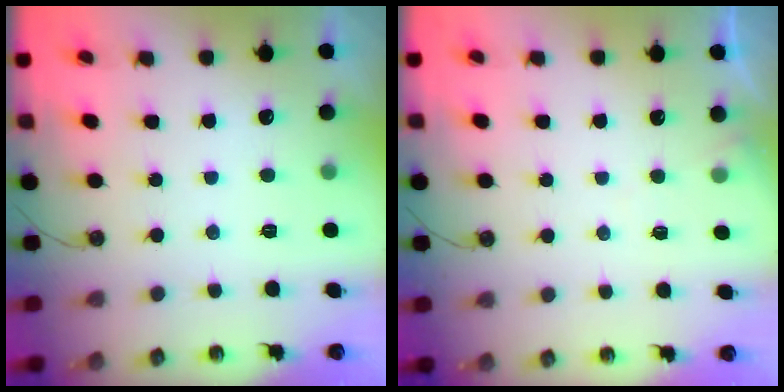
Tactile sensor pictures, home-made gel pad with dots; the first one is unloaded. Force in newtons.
{"total": 4.7, "press": 4.6, "slide": 0.5}